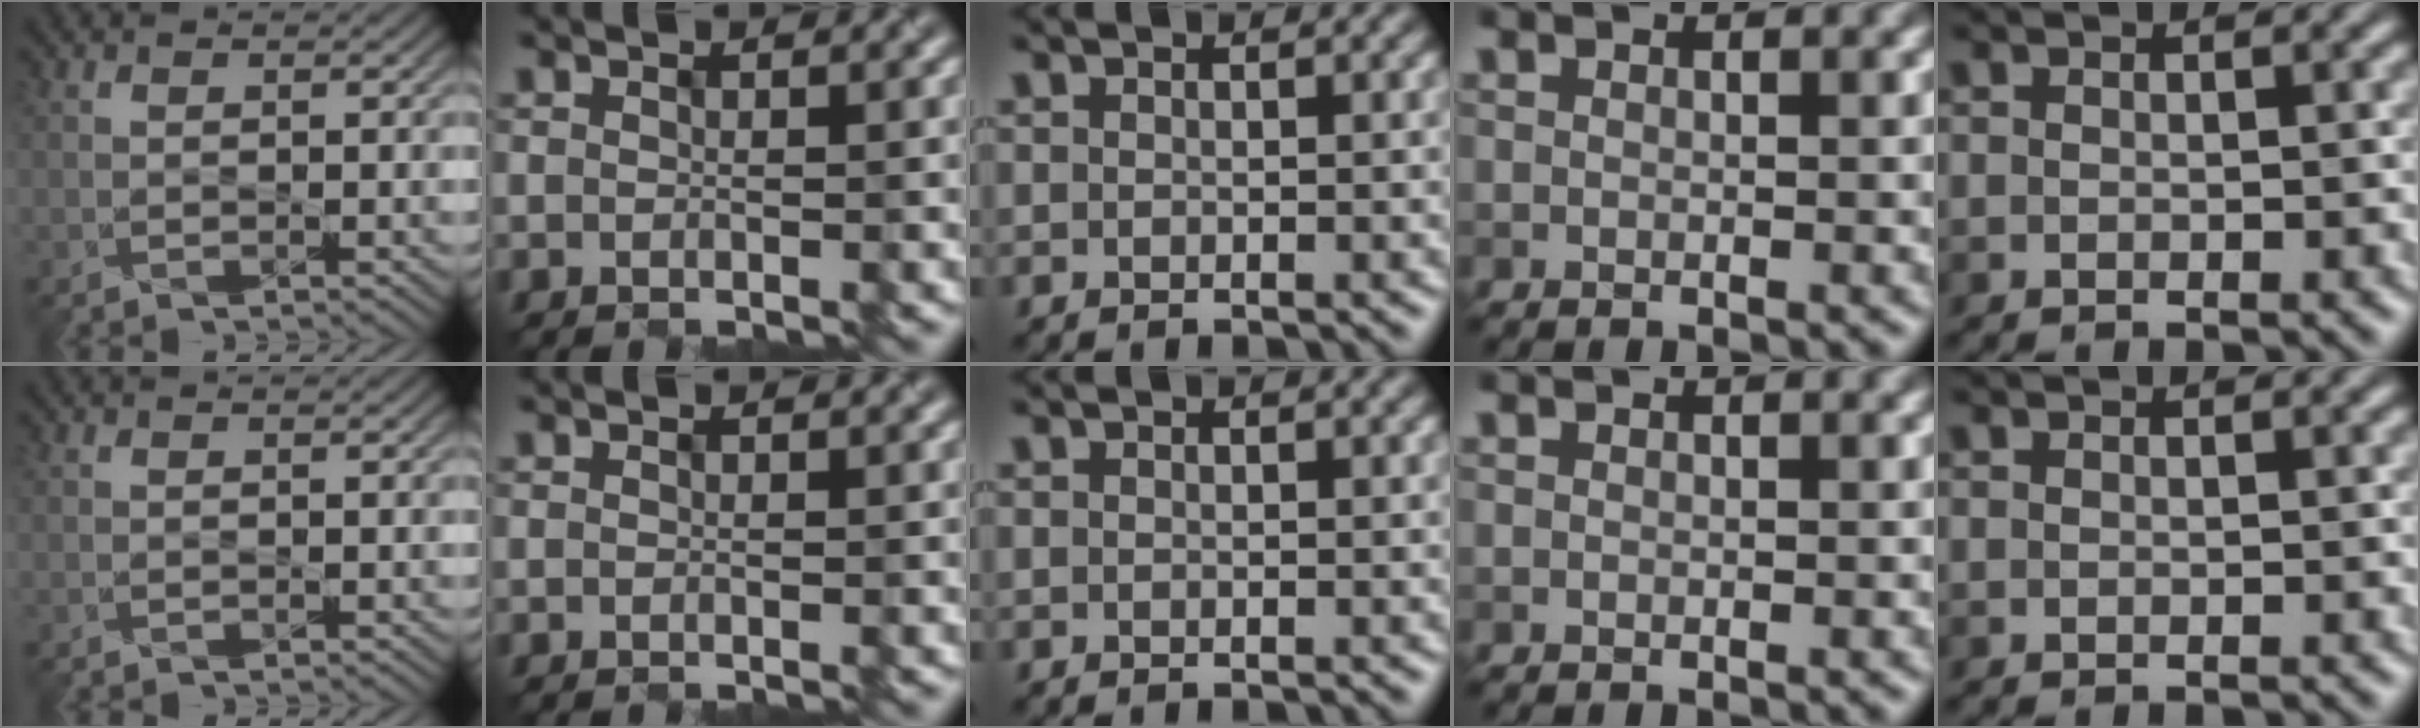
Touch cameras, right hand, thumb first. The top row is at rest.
{}